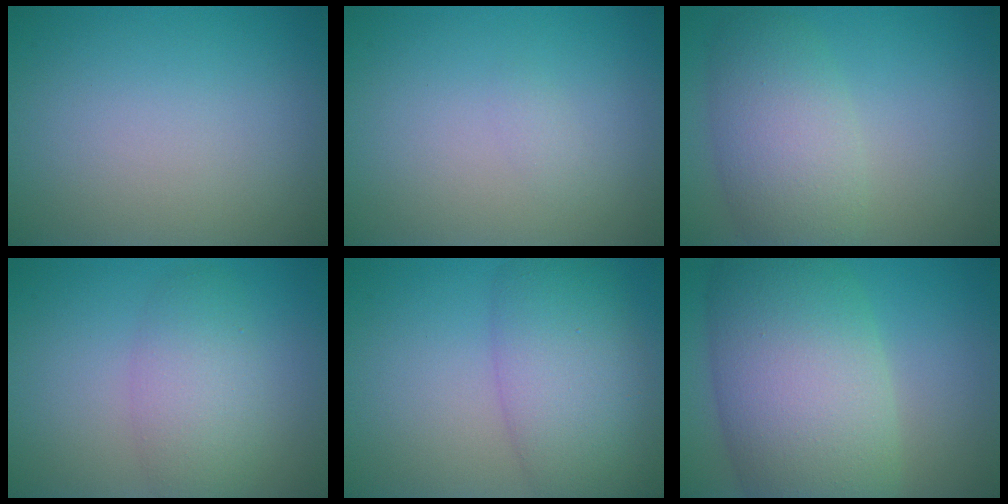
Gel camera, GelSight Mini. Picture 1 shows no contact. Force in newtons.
{"total": 0.5, "press": 0.5, "slide": 0.0}
{"total": 5.5, "press": 5.5, "slide": 0.3}
{"total": 4.0, "press": 4.0, "slide": 0.2}
{"total": 7.4, "press": 7.4, "slide": 0.1}
{"total": 11.7, "press": 11.7, "slide": 0.4}